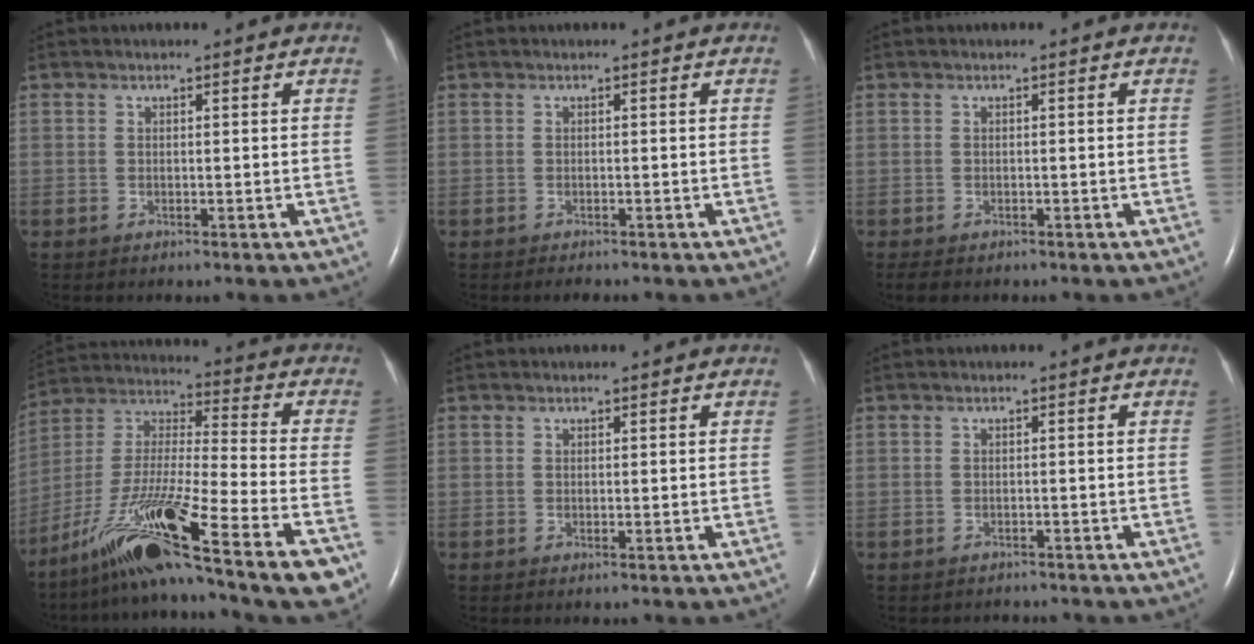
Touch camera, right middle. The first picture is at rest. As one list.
[{"total": 0.8, "force": [-0.7, 0.1, 0.3], "torque": [-0.006, -0.003, -0.009]}, {"total": 2.5, "force": [-1.9, 1.0, 1.2], "torque": [-0.022, -0.006, -0.022]}, {"total": 25.0, "force": [-15.6, 1.0, 19.4], "torque": [-0.329, -0.034, -0.274]}, {"total": 0.0}, {"total": 1.6, "force": [-1.5, 0.6, -0.2], "torque": [0.000, -0.002, -0.022]}]